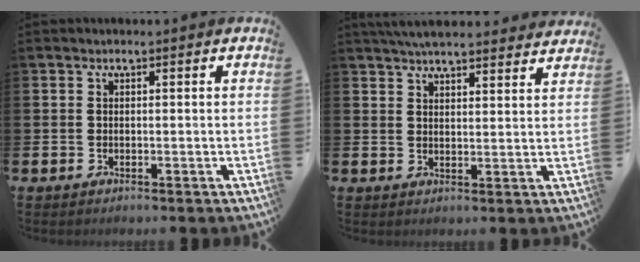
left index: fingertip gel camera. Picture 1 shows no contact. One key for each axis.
{"total": 5.1, "fx": 5.0, "fy": 0.5, "fz": 1.0, "tx": -0.024, "ty": -0.021, "tz": 0.089}